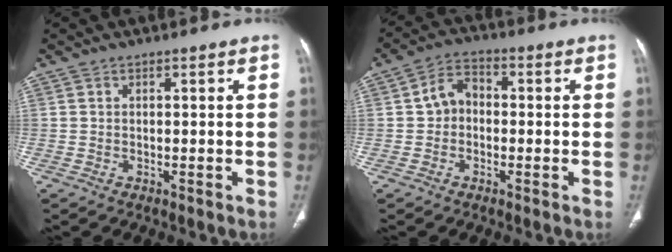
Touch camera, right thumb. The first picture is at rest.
{"total": 5.4, "force": [-0.3, 4.3, 3.2], "torque": [-0.036, 0.019, -0.019]}